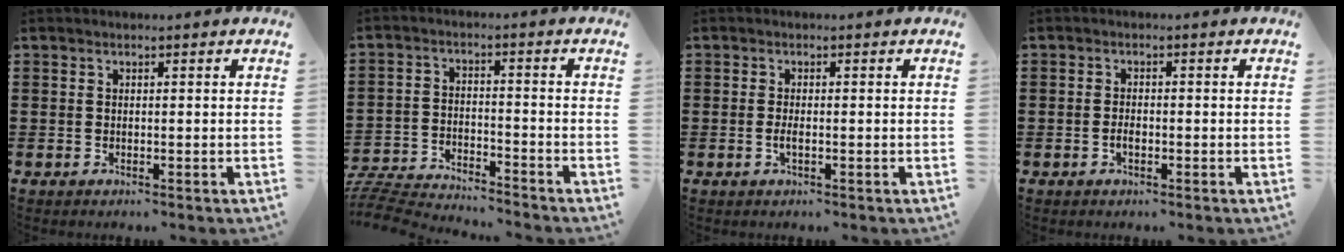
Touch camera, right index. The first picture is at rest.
{"total": 5.4, "force": [-5.4, 0.3, 0.6], "torque": [-0.030, -0.003, -0.113]}
{"total": 1.3, "force": [-0.4, 0.3, 1.2], "torque": [-0.024, -0.003, -0.006]}
{"total": 1.4, "force": [-0.6, 0.6, 1.2], "torque": [-0.024, -0.003, -0.009]}